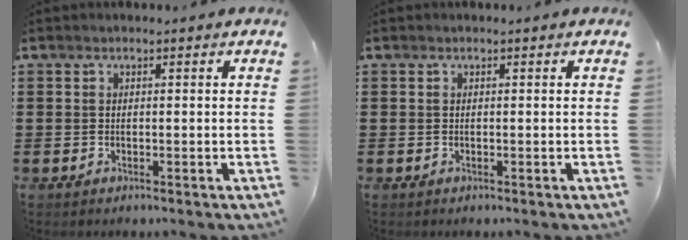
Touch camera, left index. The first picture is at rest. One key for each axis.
{"total": 0.0}